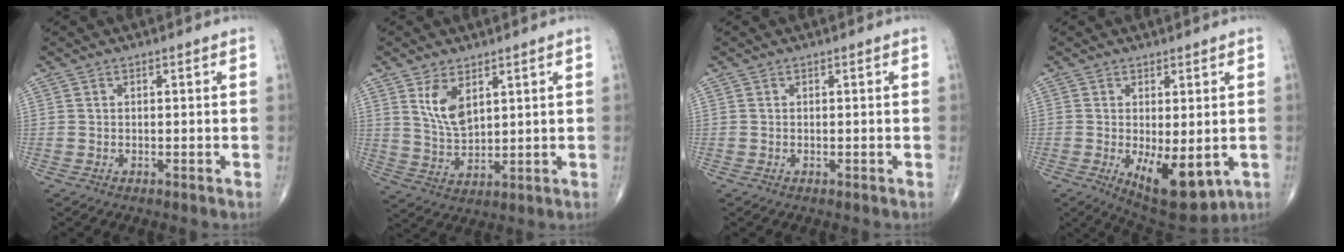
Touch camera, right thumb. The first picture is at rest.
{"total": 6.8, "force": [3.1, 3.5, 4.9], "torque": [-0.081, -0.020, 0.069]}
{"total": 0.0}
{"total": 10.6, "force": [-2.3, 4.6, 9.2], "torque": [-0.122, -0.022, -0.018]}